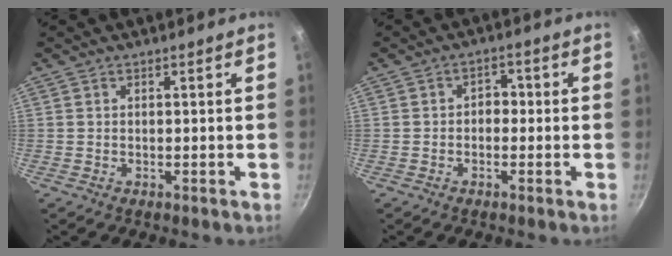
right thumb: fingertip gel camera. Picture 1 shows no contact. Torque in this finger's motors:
{"motor_torque": [-0.38, -0.32, 0.03, -0.02, 0.04]}